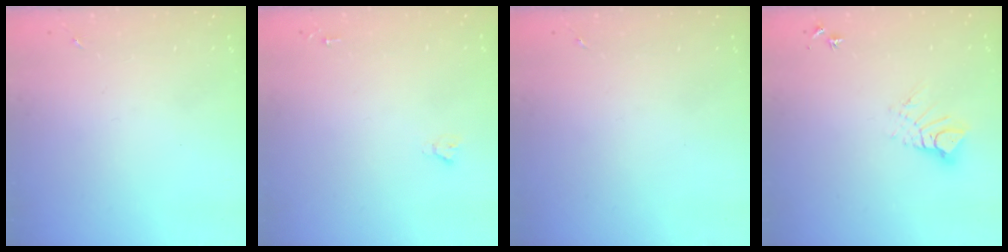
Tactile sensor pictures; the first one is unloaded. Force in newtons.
{"total": 1.9, "press": 1.9, "slide": 0.2}
{"total": 0.0}
{"total": 7.7, "press": 7.7, "slide": 0.7}